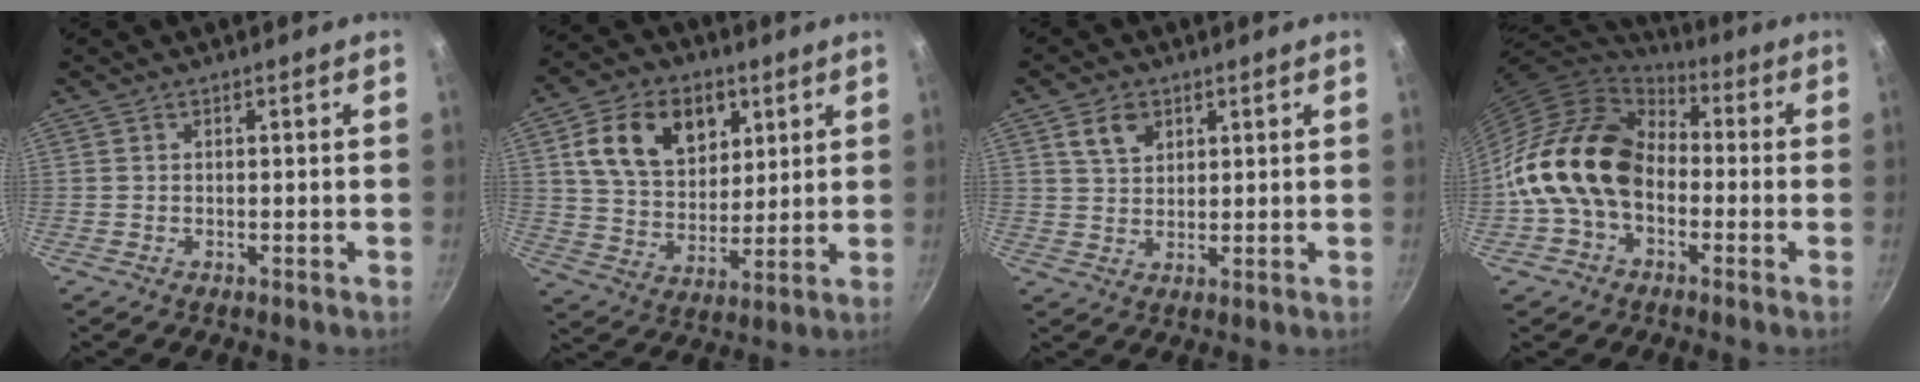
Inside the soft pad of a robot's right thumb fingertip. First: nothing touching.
{"total": 16.5, "force": [6.3, 11.5, 10.0], "torque": [-0.142, -0.015, 0.106]}
{"total": 5.3, "force": [2.5, 3.6, 2.9], "torque": [-0.042, -0.007, 0.048]}
{"total": 17.3, "force": [-2.2, 12.5, 11.7], "torque": [-0.183, 0.047, -0.057]}